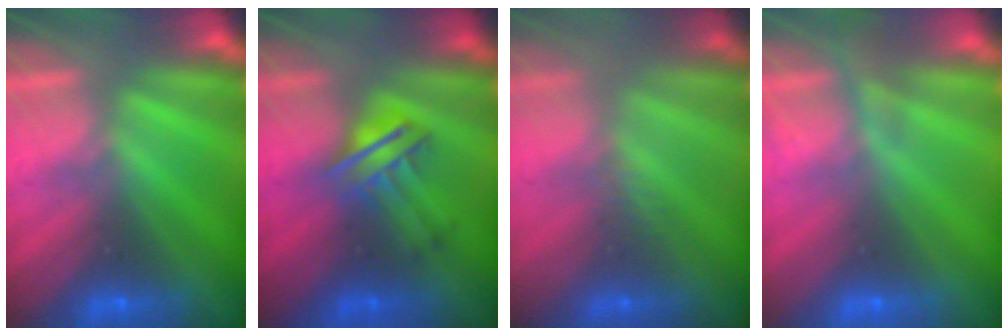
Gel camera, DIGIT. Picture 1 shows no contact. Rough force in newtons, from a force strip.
{"total": 3.3}
{"total": 2.4}
{"total": 2.3}